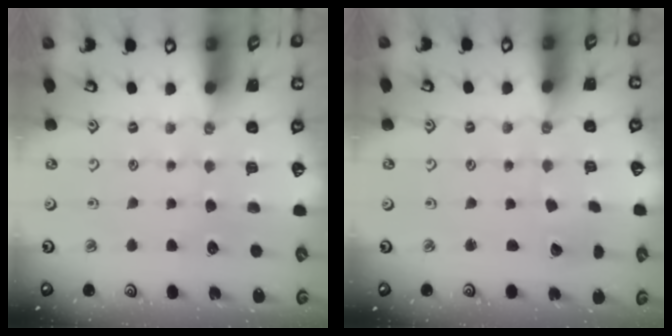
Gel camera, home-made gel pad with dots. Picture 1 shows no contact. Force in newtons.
{"total": 2.1, "press": 2.1, "slide": 0.2}